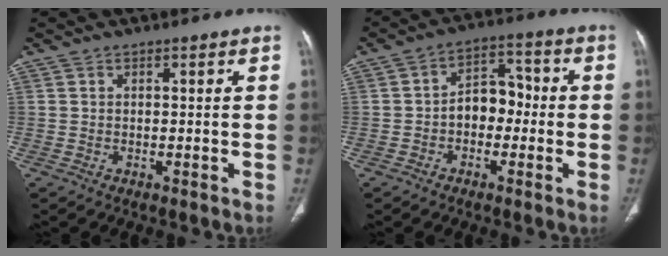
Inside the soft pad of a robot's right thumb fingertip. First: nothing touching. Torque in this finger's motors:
{"motor_torque": [1.19, 1.38, 0.91, -0.44, 0.08]}